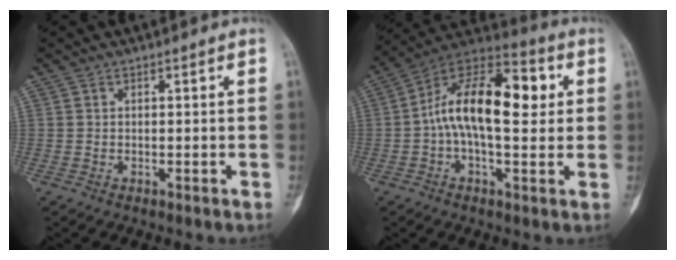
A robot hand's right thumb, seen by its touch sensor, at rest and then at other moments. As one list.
[{"total": 18.6, "force": [1.9, 9.2, 16.1], "torque": [-0.248, 0.035, 0.019]}]